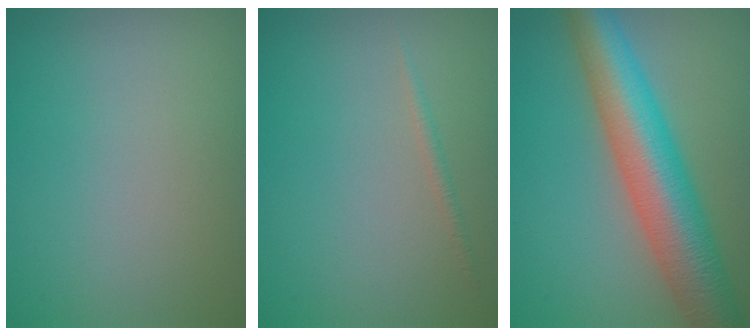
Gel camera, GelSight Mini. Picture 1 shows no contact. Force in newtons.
{"total": 0.7, "press": 0.7, "slide": 0.1}
{"total": 10.0, "press": 10.0, "slide": 0.2}